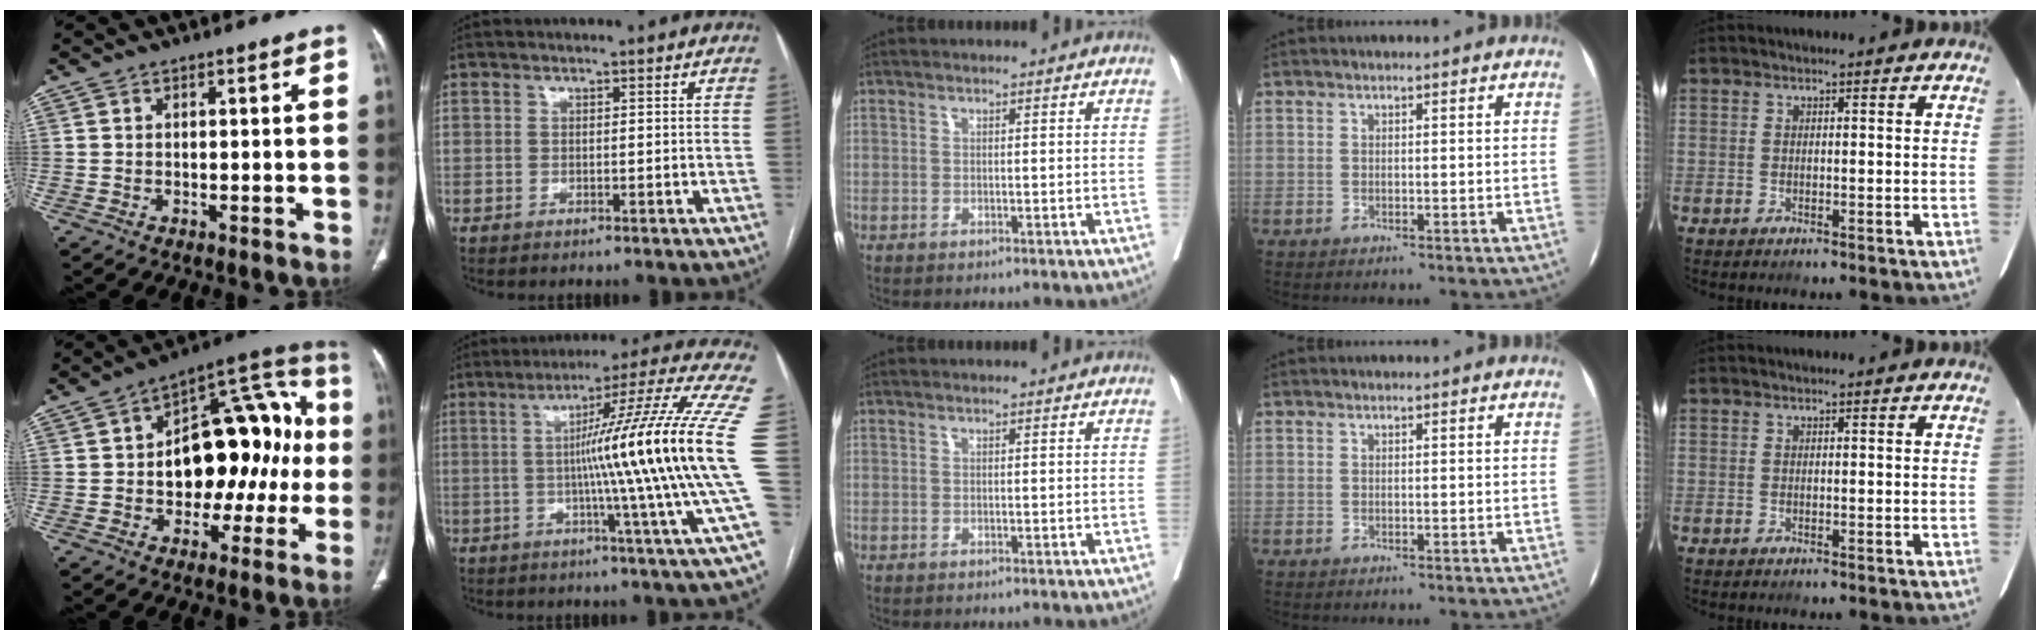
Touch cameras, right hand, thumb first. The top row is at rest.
{"thumb": {"total": 22.2, "force": [-0.5, 13.3, 17.8], "torque": [-0.201, 0.049, -0.003]}, "index": {"total": 21.1, "force": [-0.7, -4.0, 20.7], "torque": [-0.260, -0.010, -0.030]}}